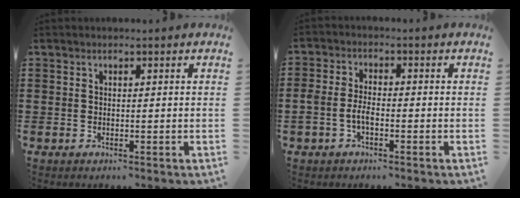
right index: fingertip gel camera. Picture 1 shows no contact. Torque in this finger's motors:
{"motor_torque": [0.28, 0.08, 0.14, 0.06]}